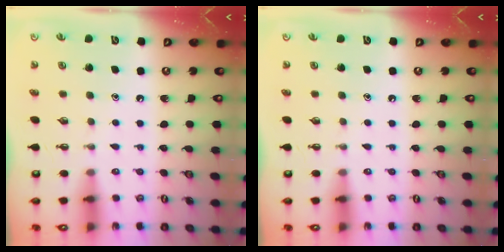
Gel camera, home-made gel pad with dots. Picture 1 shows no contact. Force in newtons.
{"total": 0.0}